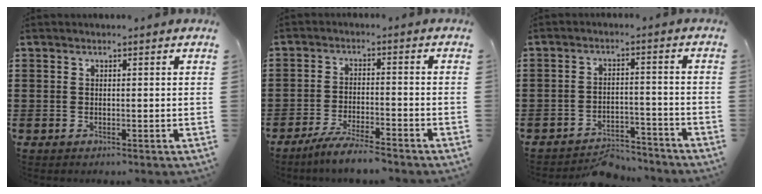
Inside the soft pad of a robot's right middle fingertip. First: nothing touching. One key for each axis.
{"total": 4.9, "fx": -4.4, "fy": -0.2, "fz": 2.1, "tx": -0.048, "ty": -0.012, "tz": -0.085}
{"total": 4.8, "fx": -4.7, "fy": 0.8, "fz": 0.7, "tx": -0.012, "ty": 0.009, "tz": -0.095}